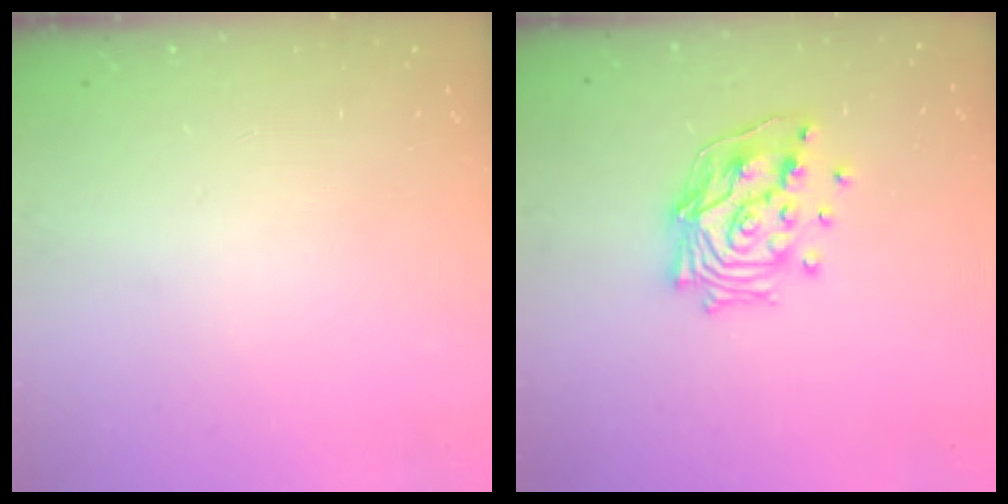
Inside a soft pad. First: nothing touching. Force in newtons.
{"total": 15.4, "press": 15.2, "slide": 1.8}